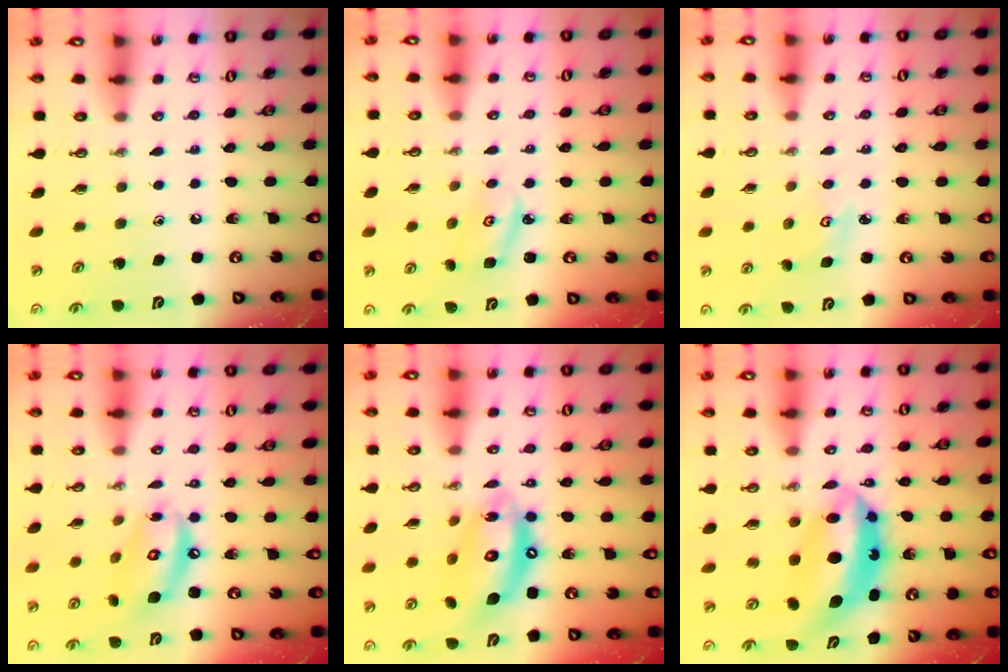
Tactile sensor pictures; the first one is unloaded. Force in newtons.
{"total": 2.9, "press": 2.9, "slide": 0.2}
{"total": 3.4, "press": 3.4, "slide": 0.3}
{"total": 12.0, "press": 11.9, "slide": 1.2}
{"total": 15.7, "press": 15.6, "slide": 1.4}
{"total": 10.1, "press": 10.0, "slide": 1.0}